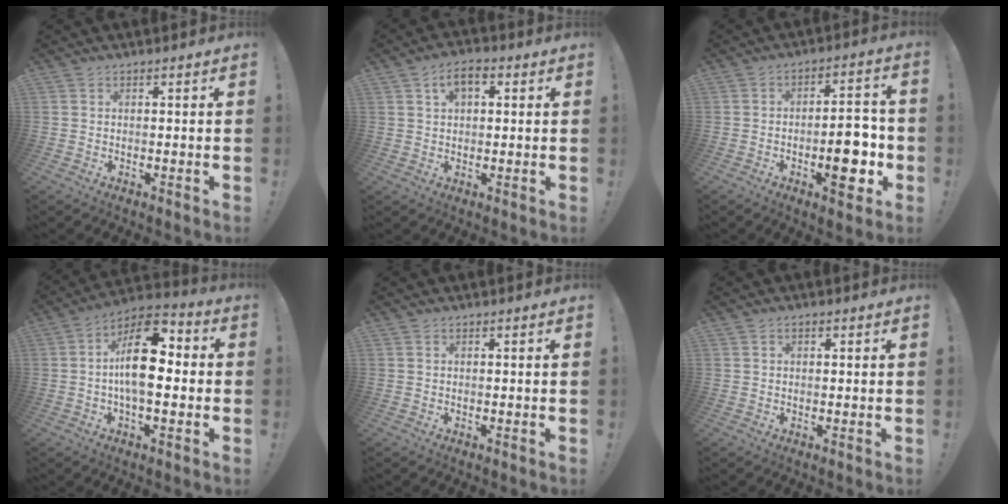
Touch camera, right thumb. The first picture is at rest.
{"total": 5.7, "force": [2.0, 3.5, 4.0], "torque": [-0.056, 0.002, 0.034]}
{"total": 12.2, "force": [-3.4, 4.9, 10.7], "torque": [-0.135, 0.017, -0.053]}
{"total": 16.8, "force": [0.5, 8.4, 14.5], "torque": [-0.244, 0.009, 0.000]}
{"total": 0.0}
{"total": 0.8, "force": [0.3, 0.7, 0.4], "torque": [-0.002, 0.000, 0.005]}